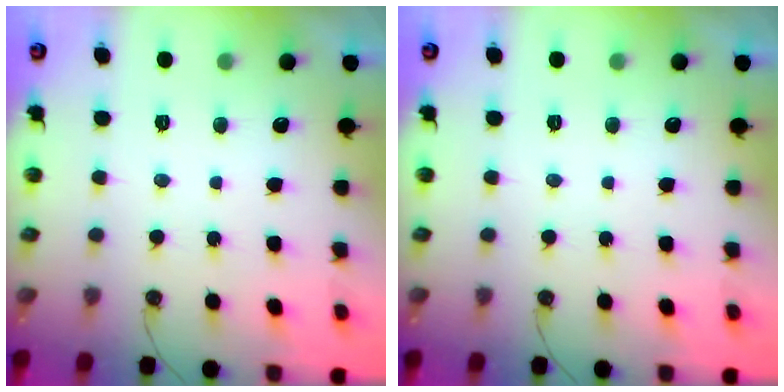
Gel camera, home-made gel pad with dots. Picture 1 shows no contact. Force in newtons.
{"total": 0.0}